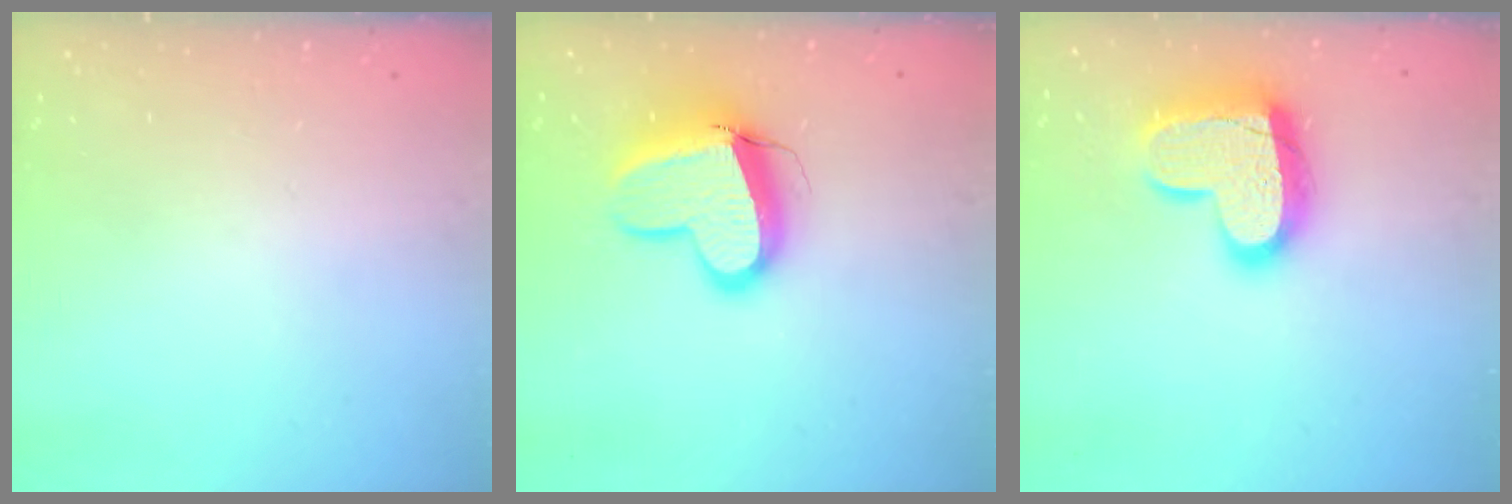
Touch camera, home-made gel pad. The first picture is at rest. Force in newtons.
{"total": 13.6, "press": 13.5, "slide": 1.7}
{"total": 17.6, "press": 17.6, "slide": 1.5}